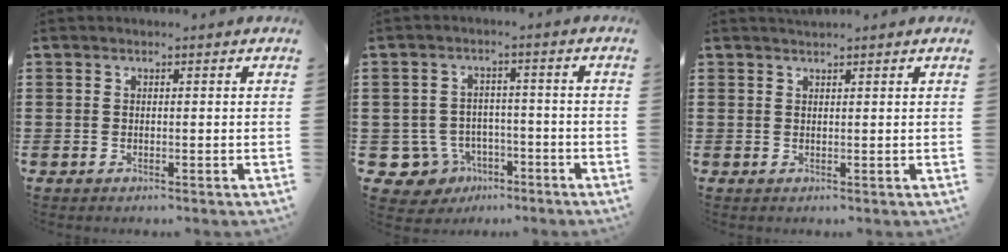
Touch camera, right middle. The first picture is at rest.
{"total": 5.3, "force": [-3.1, 4.1, 1.4], "torque": [-0.055, 0.006, -0.061]}
{"total": 1.0, "force": [1.0, 0.0, 0.1], "torque": [-0.003, -0.003, 0.019]}